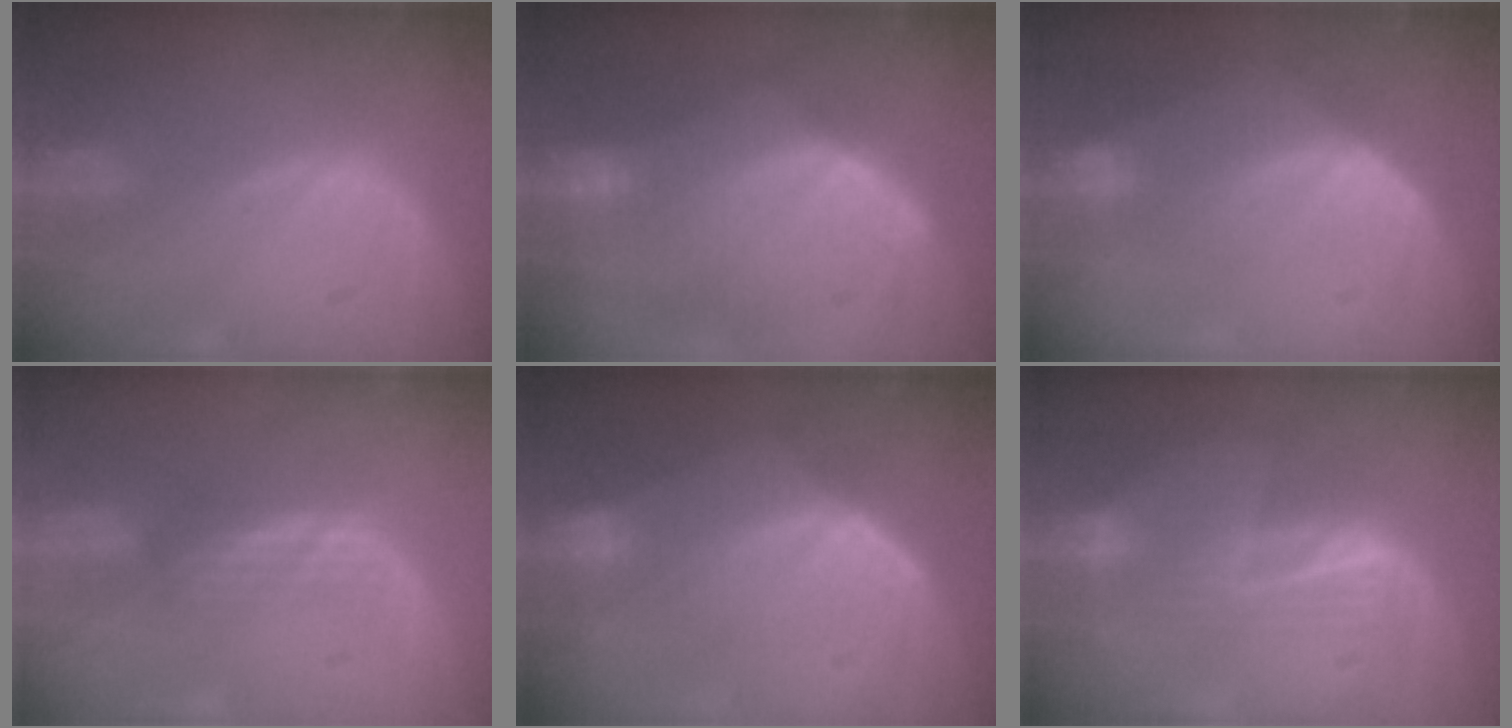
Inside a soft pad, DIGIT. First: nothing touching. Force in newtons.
{"total": 10.3, "press": 9.1, "slide": 4.8}
{"total": 7.2, "press": 6.1, "slide": 3.8}
{"total": 2.5, "press": 2.3, "slide": 0.9}
{"total": 7.2, "press": 6.7, "slide": 2.8}
{"total": 6.9, "press": 6.5, "slide": 2.3}